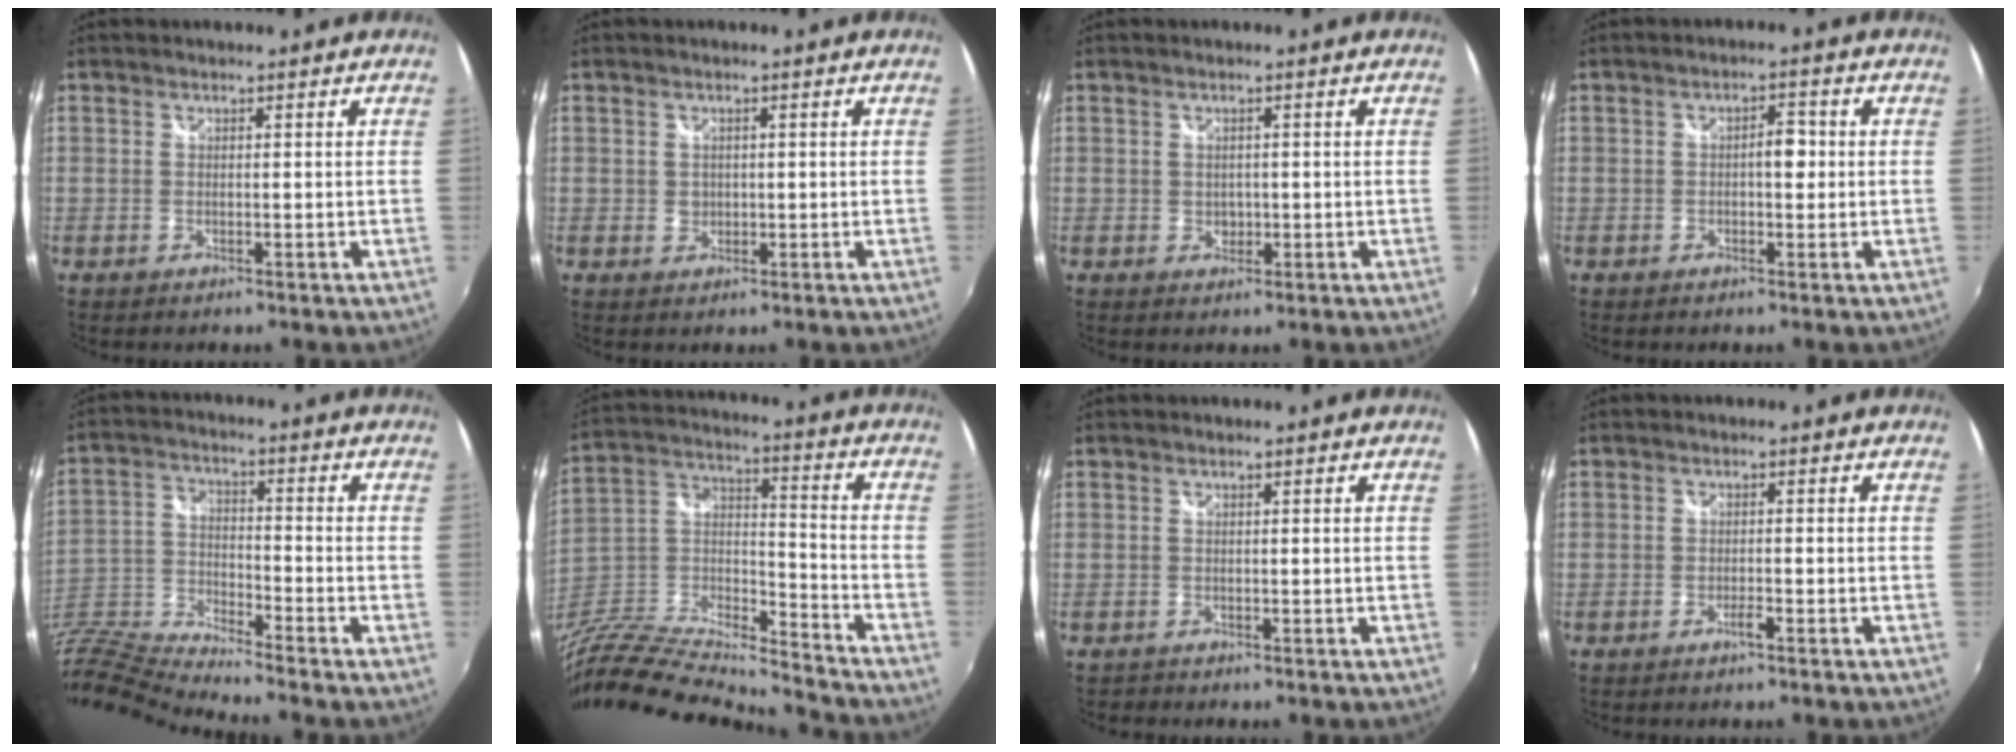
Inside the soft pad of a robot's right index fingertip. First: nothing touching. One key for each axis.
{"total": 1.6, "fx": 0.1, "fy": 1.5, "fz": 0.5, "tx": -0.006, "ty": 0.001, "tz": 0.002}
{"total": 1.7, "fx": -0.1, "fy": 1.5, "fz": 0.8, "tx": -0.009, "ty": 0.000, "tz": 0.000}
{"total": 3.0, "fx": -0.1, "fy": 1.5, "fz": 2.6, "tx": -0.041, "ty": 0.007, "tz": -0.003}
{"total": 12.8, "fx": -11.3, "fy": 2.3, "fz": 5.6, "tx": -0.139, "ty": -0.011, "tz": -0.240}
{"total": 20.3, "fx": -17.6, "fy": 3.7, "fz": 9.3, "tx": -0.203, "ty": -0.011, "tz": -0.333}
{"total": 0.7, "fx": -0.5, "fy": 0.4, "fz": 0.0, "tx": -0.005, "ty": -0.001, "tz": -0.008}
{"total": 1.3, "fx": -0.9, "fy": 0.1, "fz": 1.0, "tx": -0.019, "ty": 0.000, "tz": -0.018}